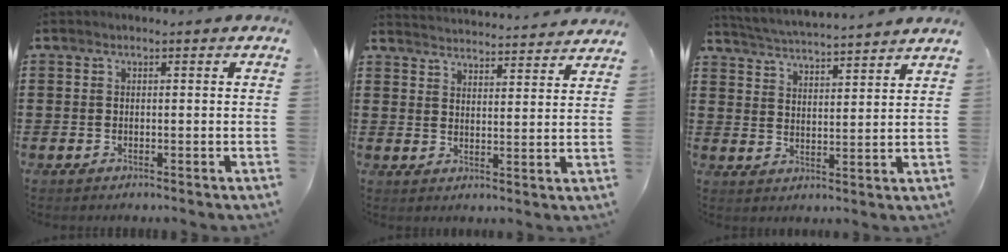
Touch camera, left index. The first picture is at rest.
{"total": 3.8, "force": [3.7, -0.6, -0.2], "torque": [-0.012, -0.031, 0.063]}
{"total": 4.1, "force": [4.0, -1.1, 0.3], "torque": [-0.023, -0.028, 0.067]}